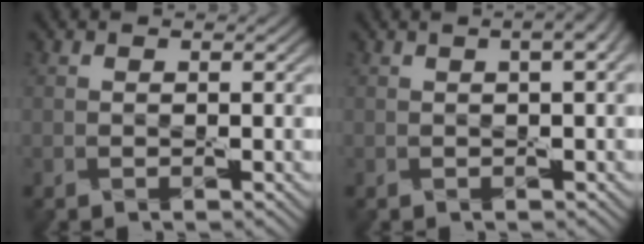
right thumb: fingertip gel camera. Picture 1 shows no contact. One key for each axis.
{"total": 3.4, "fx": 1.2, "fy": 1.1, "fz": 3.0, "tx": -0.034, "ty": 0.009, "tz": 0.007}